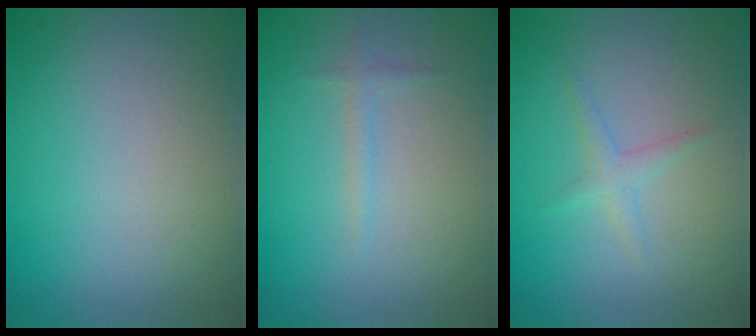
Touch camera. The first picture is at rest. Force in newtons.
{"total": 0.8, "press": 0.8, "slide": 0.0}
{"total": 1.3, "press": 1.3, "slide": 0.0}